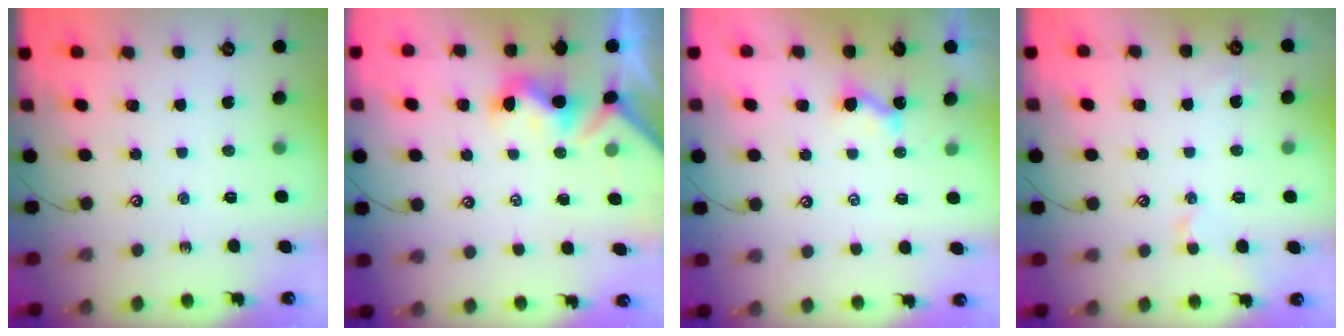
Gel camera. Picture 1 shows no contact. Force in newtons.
{"total": 1.2, "press": 1.0, "slide": 0.7}
{"total": 3.0, "press": 3.0, "slide": 0.0}
{"total": 1.7, "press": 1.6, "slide": 0.6}